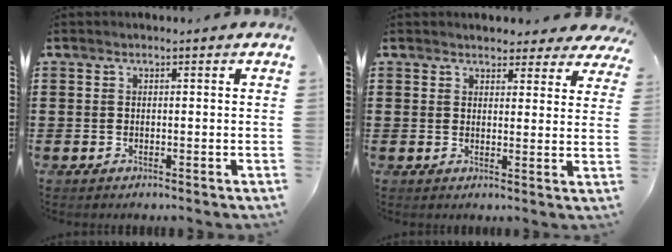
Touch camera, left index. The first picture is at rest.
{"total": 3.5, "force": [3.4, 0.8, 0.7], "torque": [-0.016, -0.009, 0.060]}